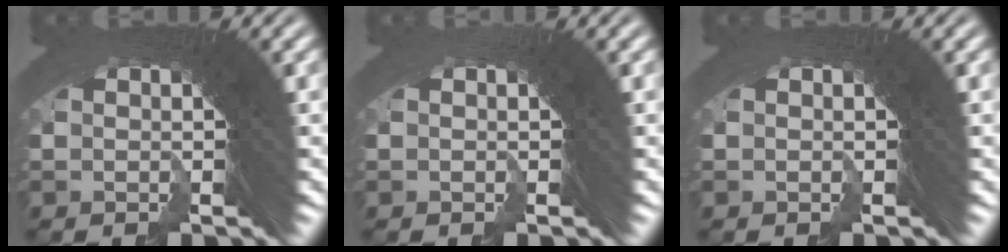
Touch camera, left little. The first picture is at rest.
{"total": 0.7, "force": [-0.1, -0.4, -0.5], "torque": [0.006, 0.001, -0.003]}
{"total": 0.0}